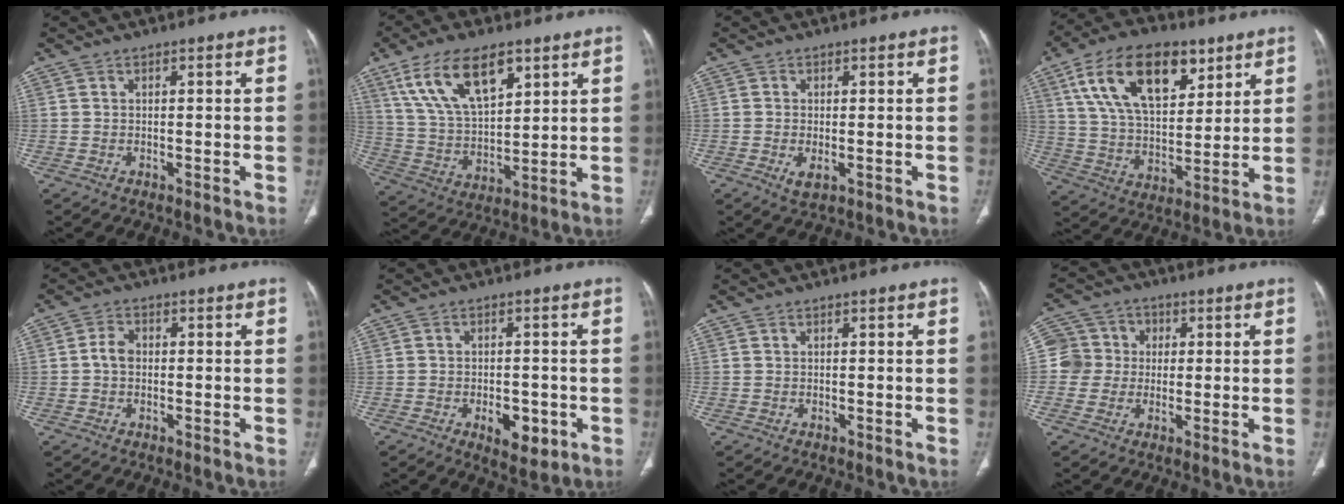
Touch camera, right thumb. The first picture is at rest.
{"total": 16.4, "force": [8.8, 7.6, 11.5], "torque": [-0.193, -0.026, 0.176]}
{"total": 2.6, "force": [-0.8, 1.2, 2.1], "torque": [-0.043, -0.006, -0.008]}
{"total": 20.8, "force": [10.1, 11.0, 14.5], "torque": [-0.221, -0.027, 0.182]}
{"total": 2.8, "force": [-0.2, 2.1, 1.9], "torque": [-0.031, 0.010, -0.008]}
{"total": 6.7, "force": [-2.4, 3.7, 5.0], "torque": [-0.054, 0.005, -0.023]}
{"total": 0.0}
{"total": 7.4, "force": [0.4, 7.3, 1.2], "torque": [0.009, 0.017, 0.001]}